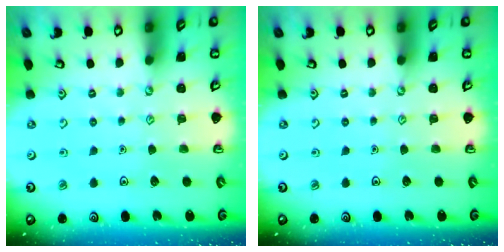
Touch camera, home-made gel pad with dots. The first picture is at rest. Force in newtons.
{"total": 0.0}